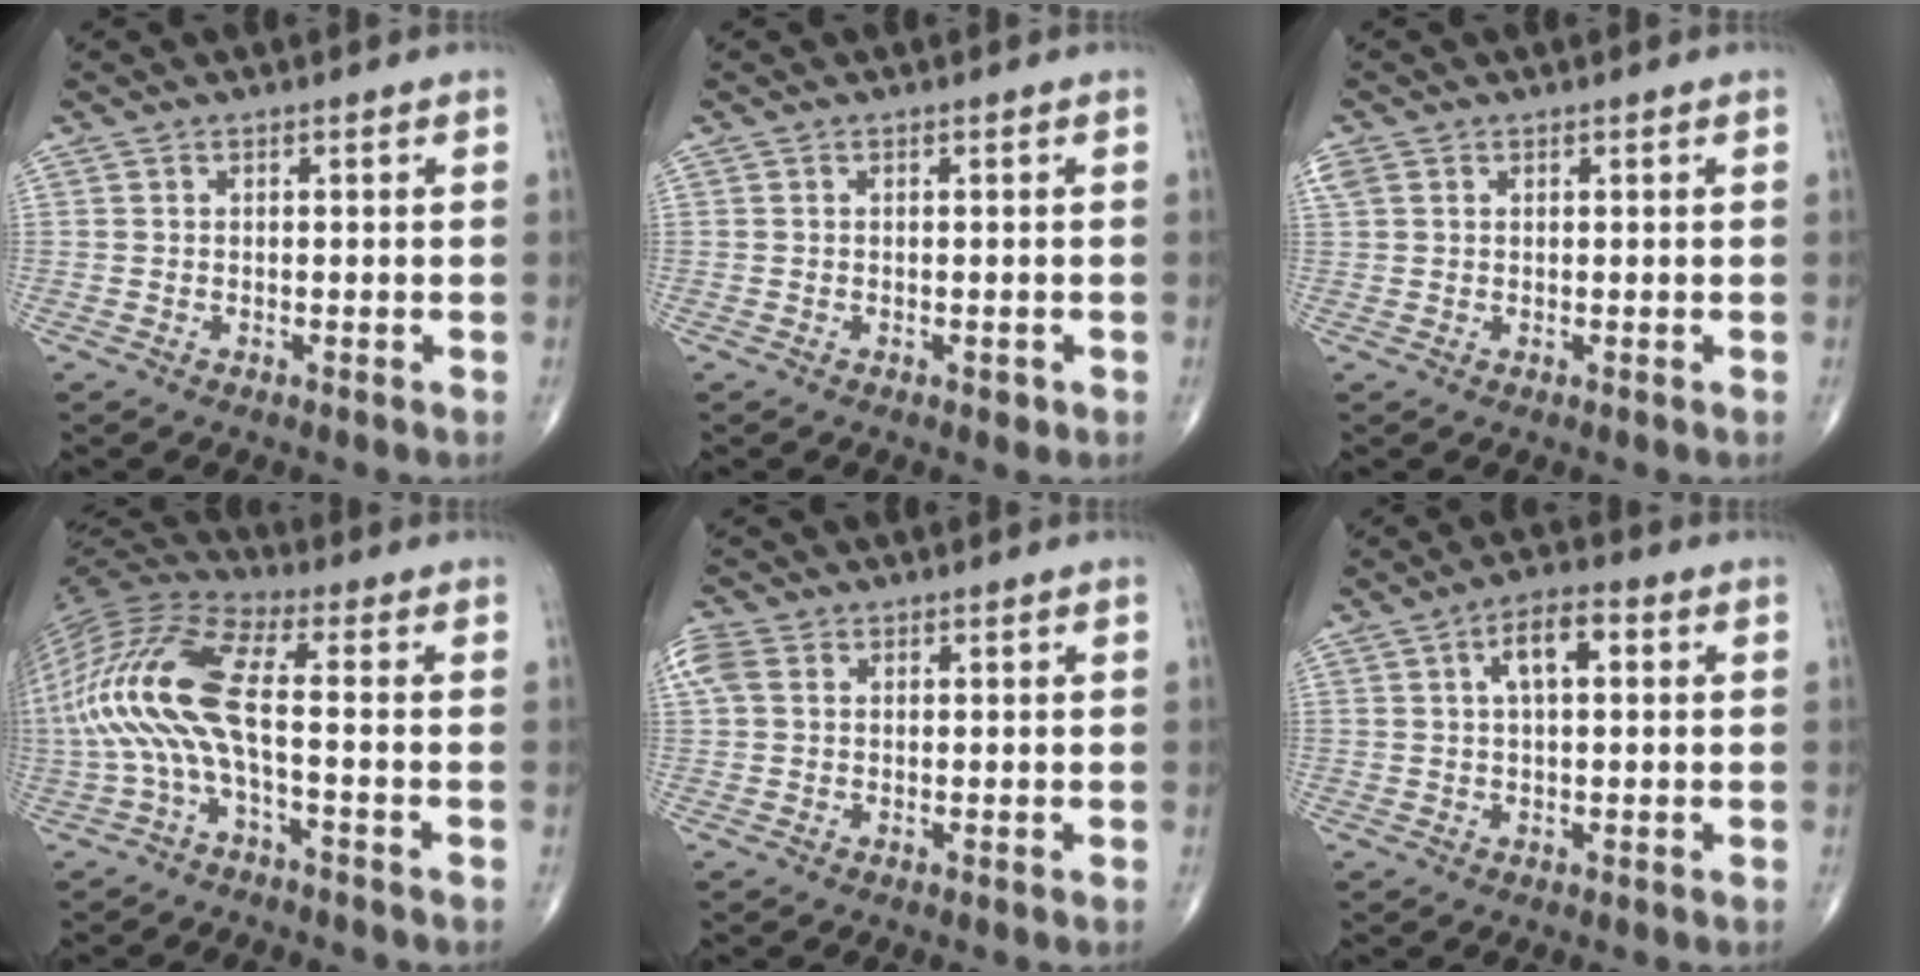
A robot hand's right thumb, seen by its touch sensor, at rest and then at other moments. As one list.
[{"total": 0.9, "force": [-0.3, 0.5, 0.6], "torque": [-0.004, -0.001, -0.003]}, {"total": 2.3, "force": [0.9, 1.8, 1.2], "torque": [-0.037, 0.015, 0.025]}, {"total": 15.9, "force": [-1.9, 4.6, 15.0], "torque": [-0.341, 0.047, -0.045]}, {"total": 4.3, "force": [1.2, 3.2, 2.6], "torque": [-0.078, 0.016, 0.023]}, {"total": 6.4, "force": [1.6, 2.8, 5.5], "torque": [-0.089, 0.013, 0.023]}]